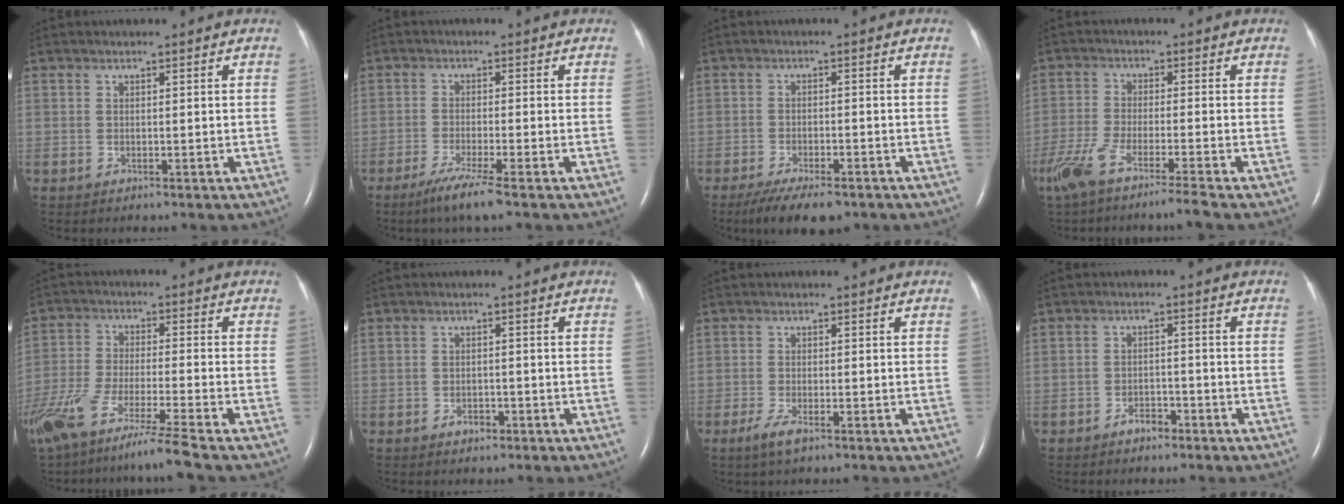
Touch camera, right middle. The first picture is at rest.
{"total": 5.3, "force": [-3.6, -0.6, 3.9], "torque": [-0.080, -0.017, -0.068]}
{"total": 8.7, "force": [-6.5, 2.6, 5.2], "torque": [-0.082, -0.013, -0.100]}
{"total": 8.2, "force": [-6.1, -0.6, 5.5], "torque": [-0.105, -0.024, -0.114]}
{"total": 14.4, "force": [-11.2, -1.3, 9.0], "torque": [-0.177, -0.053, -0.198]}
{"total": 1.7, "force": [-1.1, 1.0, 0.9], "torque": [-0.013, 0.003, -0.014]}
{"total": 2.8, "force": [-1.7, 0.5, 2.2], "torque": [-0.052, -0.006, -0.034]}
{"total": 2.5, "force": [-1.9, 1.1, 1.1], "torque": [-0.020, 0.004, -0.030]}